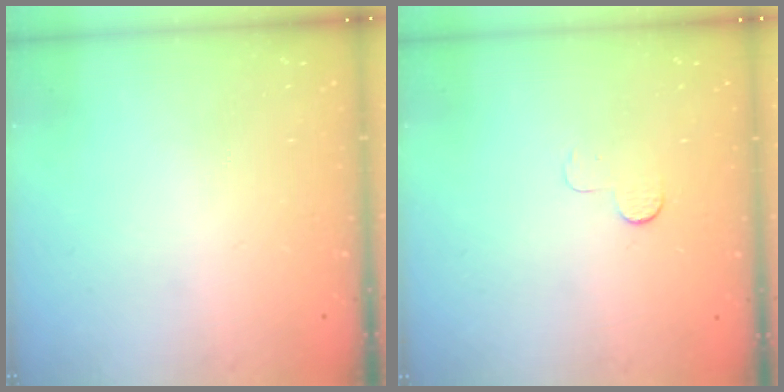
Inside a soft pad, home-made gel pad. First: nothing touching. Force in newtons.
{"total": 3.2, "press": 3.1, "slide": 0.3}